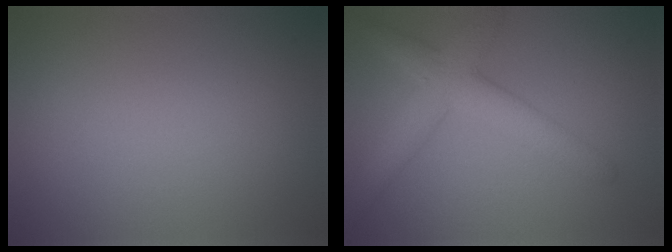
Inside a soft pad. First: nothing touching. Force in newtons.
{"total": 4.9, "press": 4.9, "slide": 0.3}